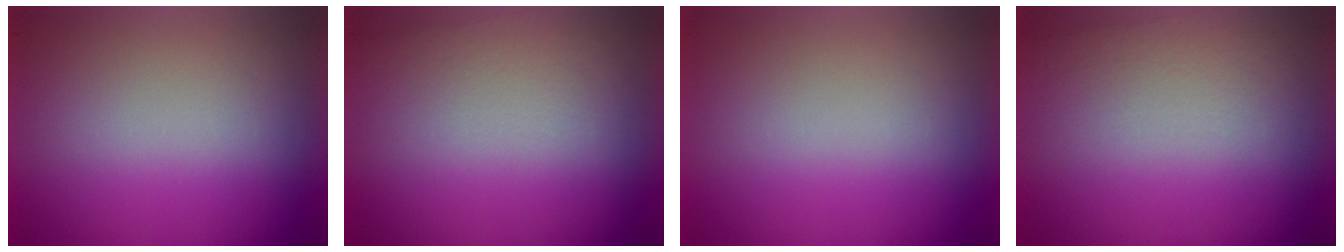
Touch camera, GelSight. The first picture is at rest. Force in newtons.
{"total": 3.2}
{"total": 0.0}
{"total": 3.2}